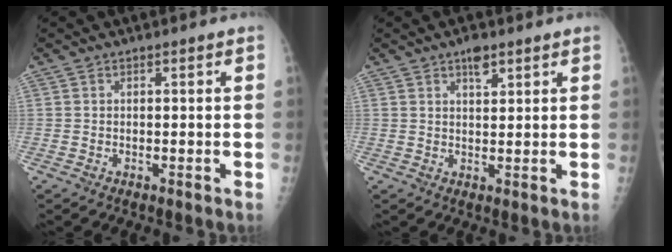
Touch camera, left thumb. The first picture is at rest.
{"total": 3.4, "force": [2.3, 1.3, 2.1], "torque": [-0.026, -0.011, 0.037]}